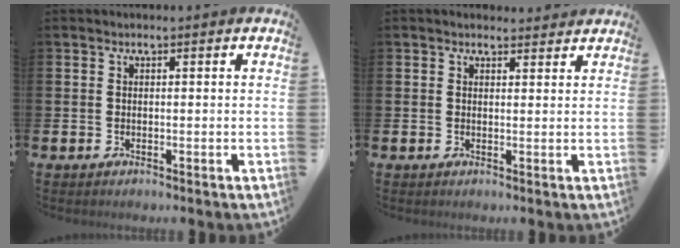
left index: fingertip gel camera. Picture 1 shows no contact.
{"total": 1.5, "force": [1.4, 0.5, 0.0], "torque": [0.006, -0.002, 0.024]}